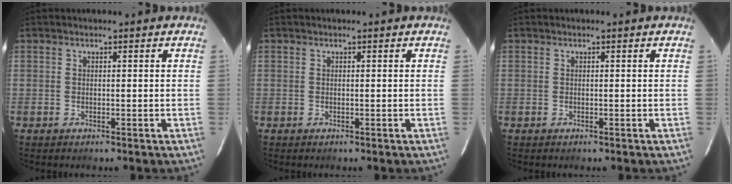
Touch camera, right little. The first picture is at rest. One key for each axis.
{"total": 0.0}
{"total": 0.0}